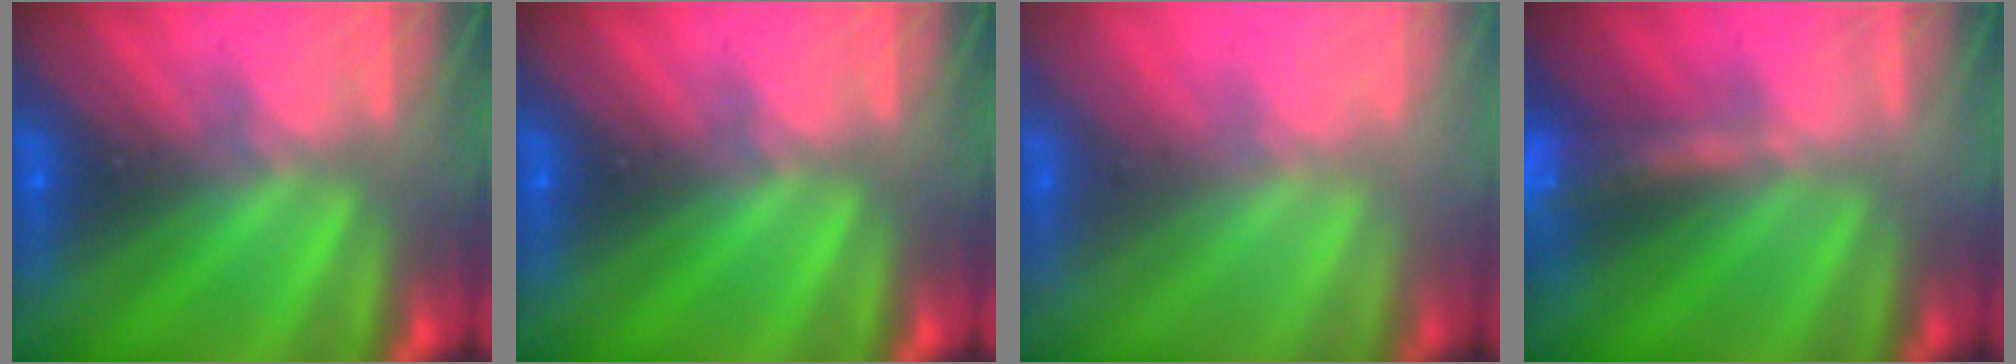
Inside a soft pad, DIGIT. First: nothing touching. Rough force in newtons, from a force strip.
{"total": 0.0}
{"total": 2.1}
{"total": 8.7}